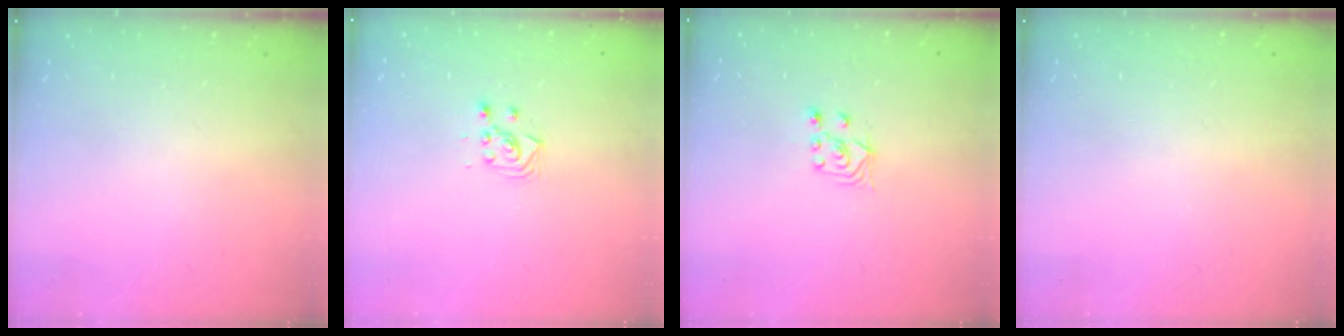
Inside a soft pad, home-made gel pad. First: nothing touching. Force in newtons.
{"total": 3.4, "press": 3.3, "slide": 1.0}
{"total": 3.0, "press": 2.8, "slide": 0.9}
{"total": 0.0}